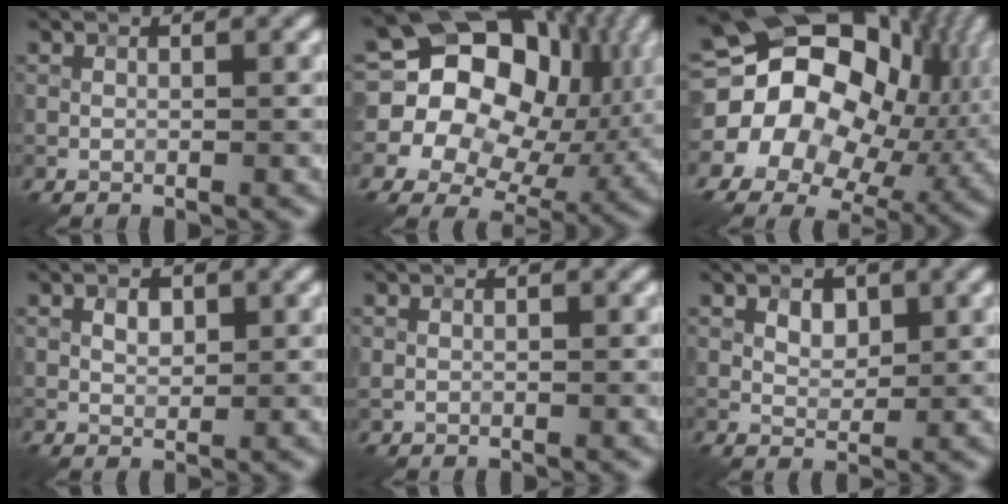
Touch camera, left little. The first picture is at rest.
{"total": 19.3, "force": [3.4, 15.4, 11.3], "torque": [-0.181, 0.021, 0.053]}
{"total": 20.3, "force": [1.6, 16.0, 12.4], "torque": [-0.209, 0.008, 0.022]}
{"total": 1.5, "force": [0.6, 0.9, 1.0], "torque": [-0.016, 0.001, 0.010]}
{"total": 0.0}
{"total": 2.0, "force": [0.9, 1.3, 1.2], "torque": [-0.021, 0.000, 0.015]}